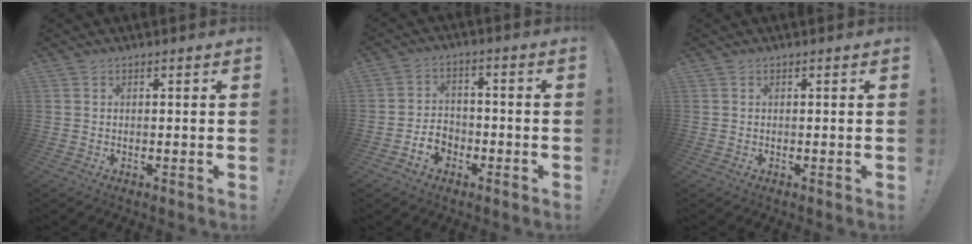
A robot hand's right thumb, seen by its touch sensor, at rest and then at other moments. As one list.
[{"total": 6.4, "force": [-3.7, 4.6, 2.5], "torque": [-0.047, 0.018, -0.065]}, {"total": 0.0}]